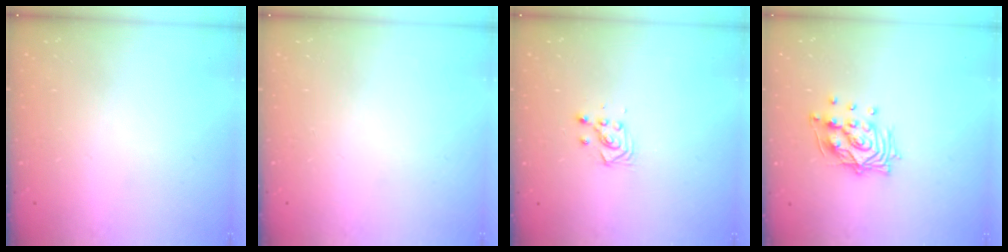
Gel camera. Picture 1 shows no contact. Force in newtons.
{"total": 0.0}
{"total": 3.4, "press": 3.3, "slide": 1.0}
{"total": 12.6, "press": 12.5, "slide": 1.3}